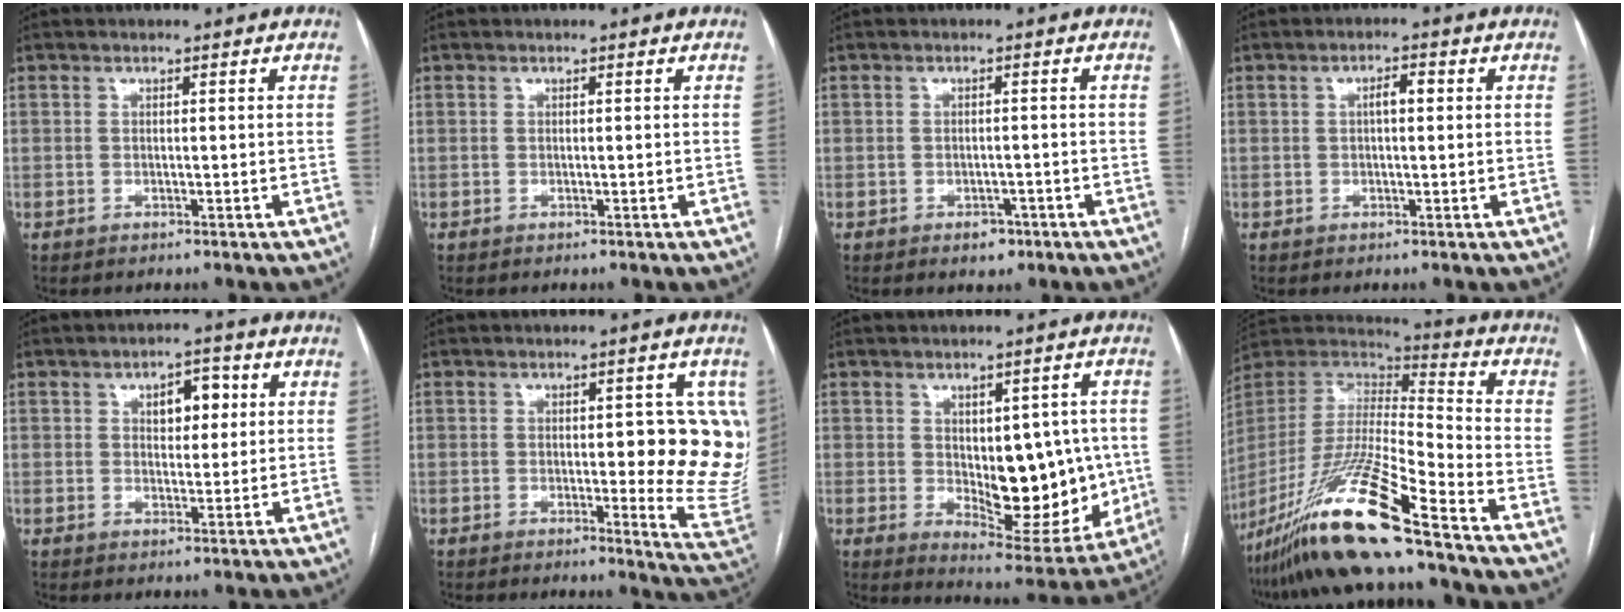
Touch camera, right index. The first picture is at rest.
{"total": 0.0}
{"total": 2.4, "force": [-1.5, 1.6, 1.1], "torque": [-0.009, 0.004, -0.012]}
{"total": 2.4, "force": [0.4, 0.7, 2.3], "torque": [-0.039, 0.007, 0.006]}
{"total": 4.9, "force": [1.6, 2.6, 3.9], "torque": [-0.054, 0.012, 0.025]}
{"total": 12.4, "force": [1.4, 3.9, 11.7], "torque": [-0.112, -0.002, 0.011]}
{"total": 14.4, "force": [-0.6, 6.7, 12.7], "torque": [-0.159, -0.001, 0.013]}
{"total": 21.5, "force": [-15.4, -0.3, 15.0], "torque": [-0.329, -0.040, -0.294]}